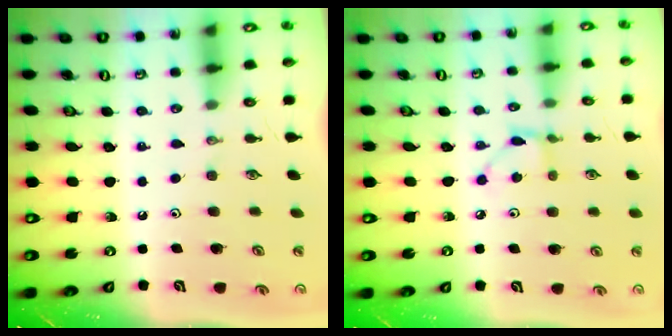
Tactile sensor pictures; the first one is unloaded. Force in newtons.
{"total": 2.9, "press": 2.9, "slide": 0.3}